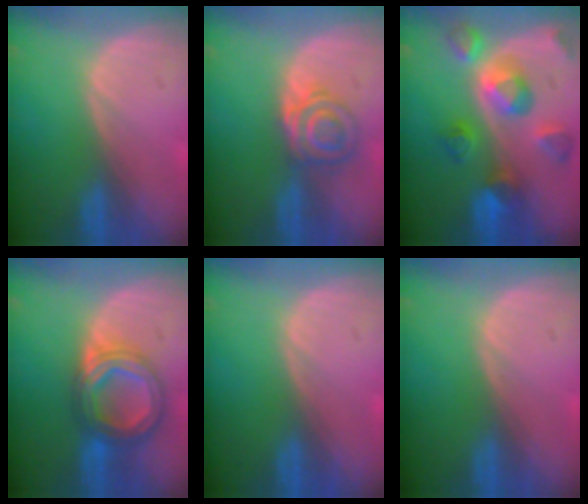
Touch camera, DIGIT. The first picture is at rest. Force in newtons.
{"total": 5.7, "press": 5.4, "slide": 2.0}
{"total": 10.2, "press": 9.0, "slide": 4.8}
{"total": 8.4, "press": 8.4, "slide": 0.7}
{"total": 0.0}
{"total": 0.0}